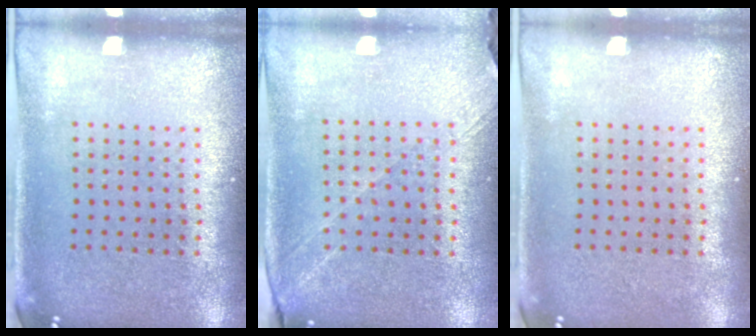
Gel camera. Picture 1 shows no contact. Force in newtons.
{"total": 1.3, "press": 1.3, "slide": 0.4}
{"total": 0.0}